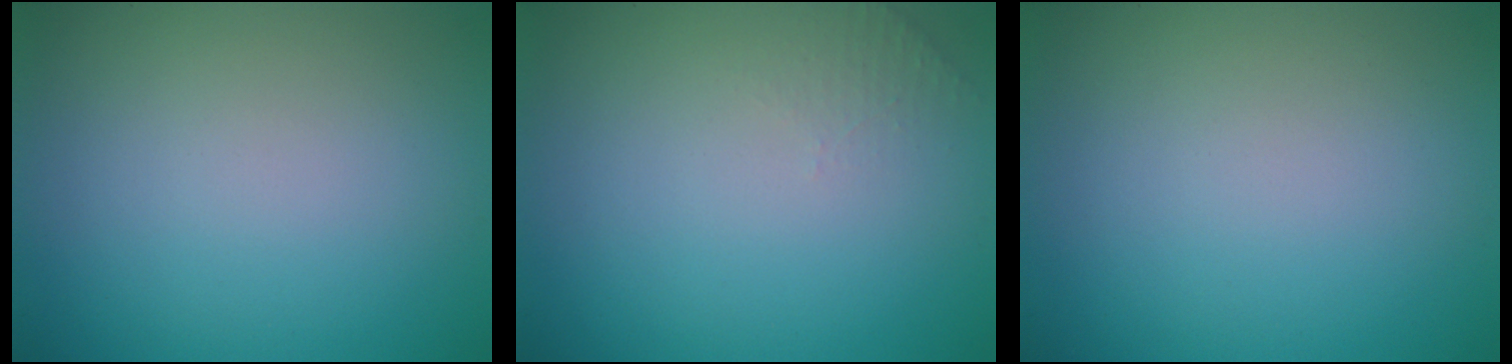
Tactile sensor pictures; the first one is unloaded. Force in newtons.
{"total": 1.0, "press": 0.9, "slide": 0.3}
{"total": 0.0}